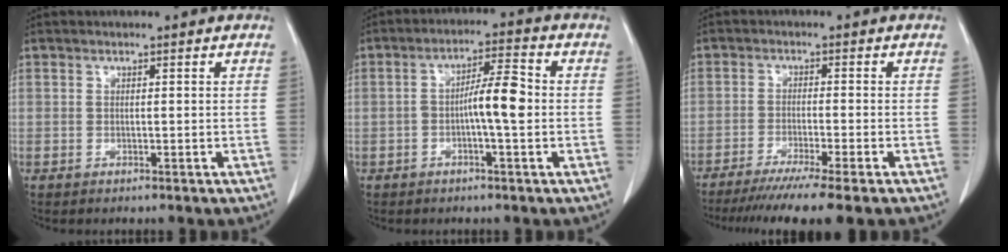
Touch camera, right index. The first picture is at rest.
{"total": 6.4, "force": [-0.8, 0.8, 6.3], "torque": [-0.108, 0.015, -0.017]}
{"total": 11.4, "force": [-9.0, -0.9, 6.8], "torque": [-0.085, -0.033, -0.138]}